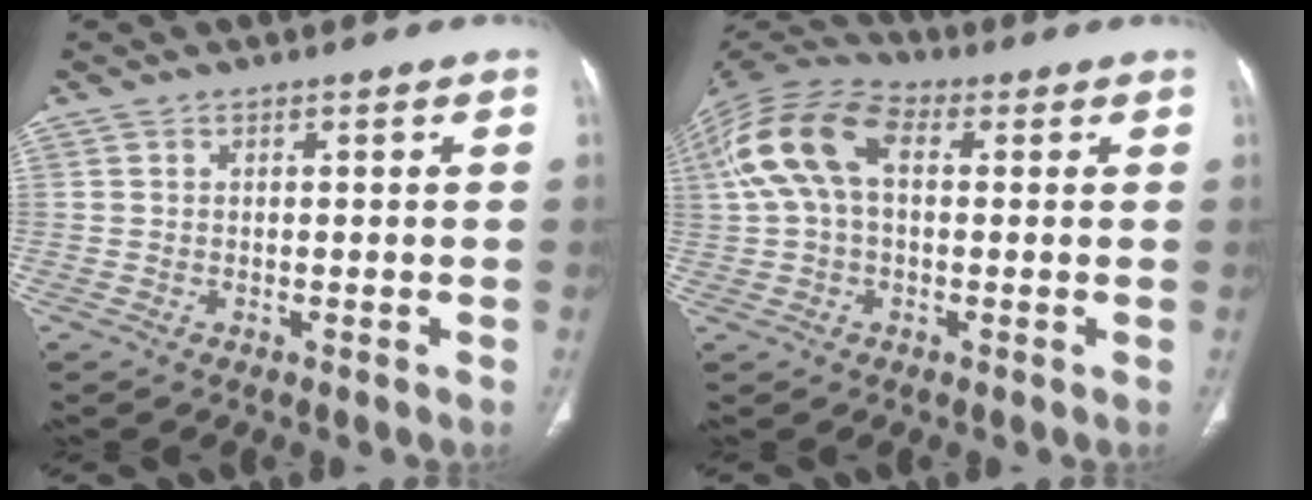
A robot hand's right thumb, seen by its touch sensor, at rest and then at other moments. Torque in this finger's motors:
{"motor_torque": [-0.50, 1.05, 1.38, -0.01, 0.19]}